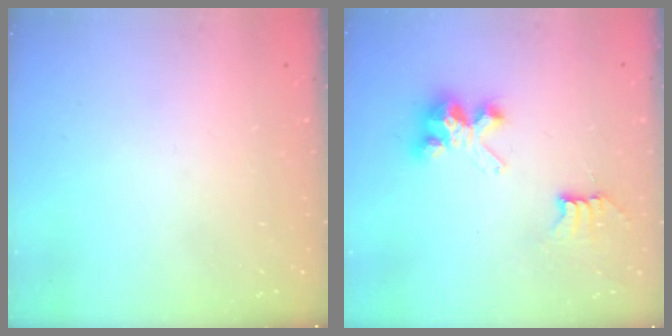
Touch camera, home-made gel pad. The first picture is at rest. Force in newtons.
{"total": 7.0, "press": 7.0, "slide": 0.2}